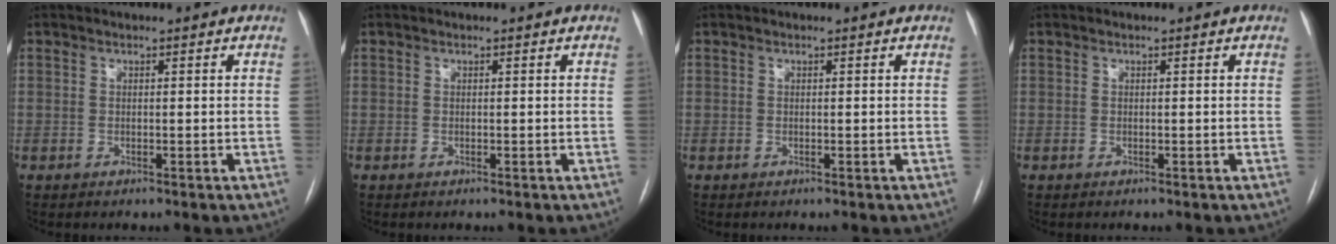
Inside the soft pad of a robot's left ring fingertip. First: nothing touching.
{"total": 0.0}
{"total": 0.0}
{"total": 0.0}